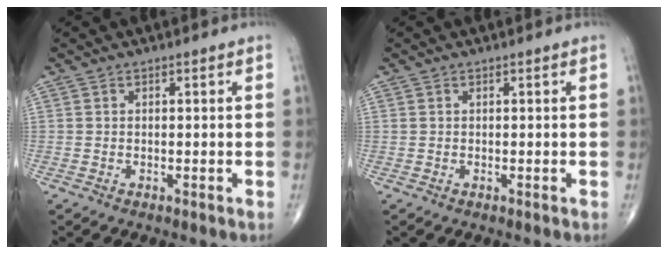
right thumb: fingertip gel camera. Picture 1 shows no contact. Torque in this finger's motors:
{"motor_torque": [-0.23, -0.06, 0.17, 0.13, -0.02]}